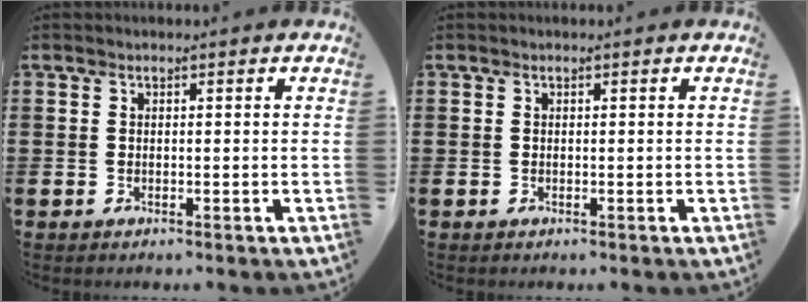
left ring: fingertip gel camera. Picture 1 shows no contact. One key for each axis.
{"total": 0.0}